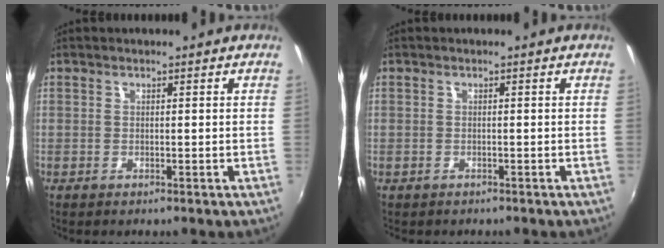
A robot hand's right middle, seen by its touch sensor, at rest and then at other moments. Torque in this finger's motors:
{"motor_torque": [0.97, -1.20, 0.09, 0.03]}